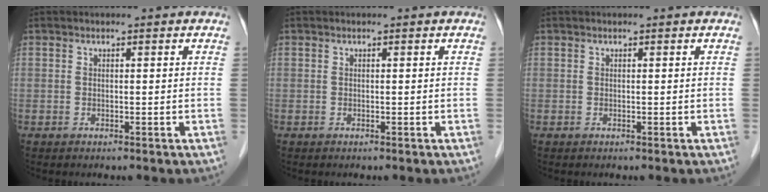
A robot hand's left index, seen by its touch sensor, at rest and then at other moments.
{"total": 0.0}
{"total": 0.0}